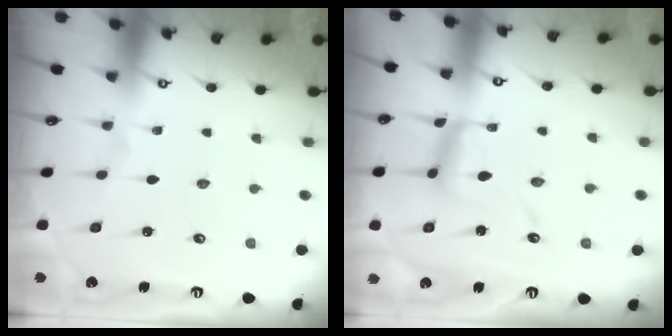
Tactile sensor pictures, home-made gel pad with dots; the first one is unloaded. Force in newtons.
{"total": 12.7, "press": 12.6, "slide": 1.1}